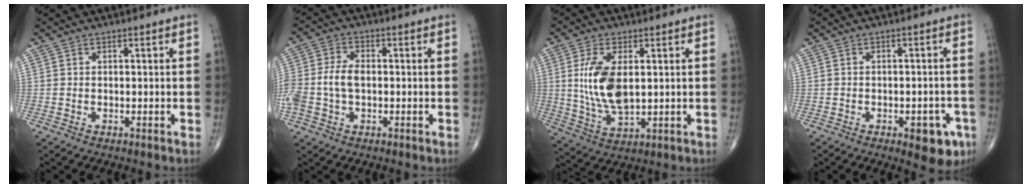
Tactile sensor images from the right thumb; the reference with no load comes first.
{"total": 8.7, "force": [-0.7, 5.6, 6.6], "torque": [-0.154, 0.020, -0.016]}
{"total": 11.3, "force": [1.7, 5.6, 9.7], "torque": [-0.191, -0.015, 0.041]}
{"total": 7.1, "force": [-3.4, 3.2, 5.3], "torque": [-0.044, 0.014, -0.035]}